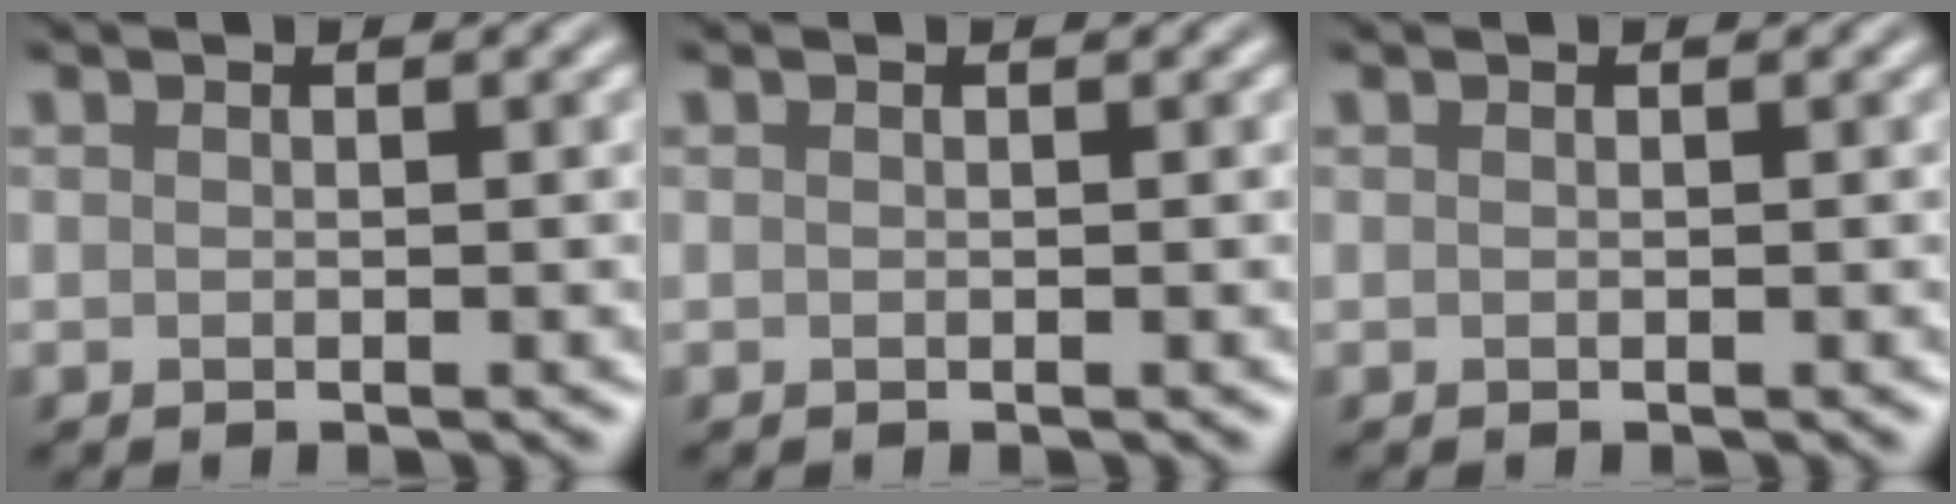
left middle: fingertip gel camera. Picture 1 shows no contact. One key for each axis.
{"total": 0.0}
{"total": 0.0}